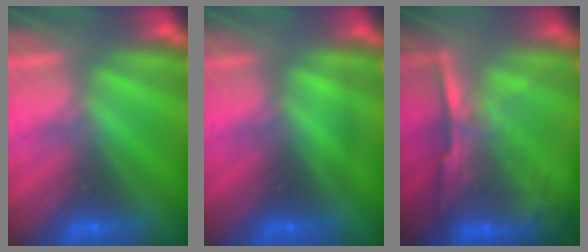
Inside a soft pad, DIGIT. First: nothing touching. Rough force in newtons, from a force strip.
{"total": 1.9}
{"total": 7.1}